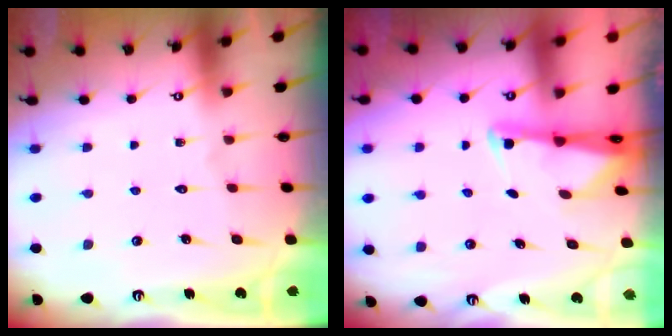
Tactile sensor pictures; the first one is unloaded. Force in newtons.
{"total": 2.1, "press": 2.0, "slide": 0.3}